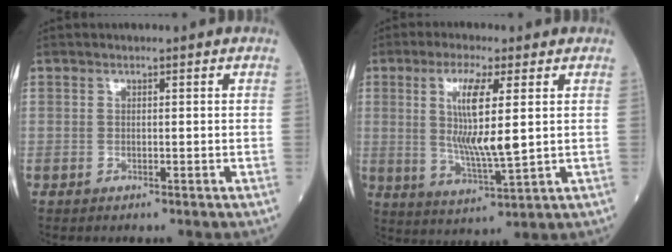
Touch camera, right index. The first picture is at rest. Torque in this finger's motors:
{"motor_torque": [1.73, 0.35, 0.82, 0.21]}